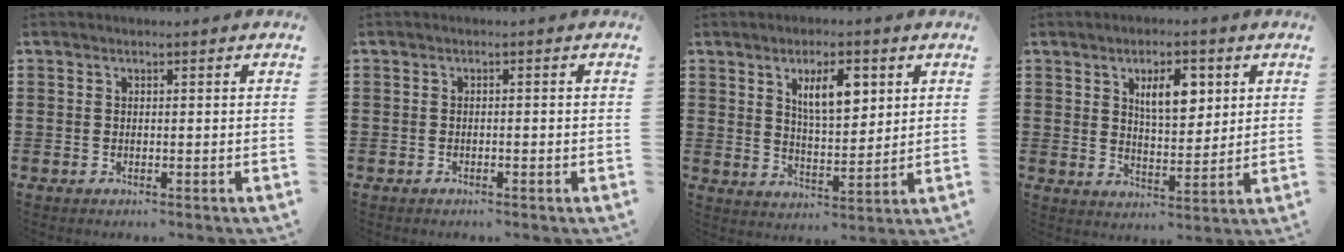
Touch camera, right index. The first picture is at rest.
{"total": 0.6, "force": [-0.5, 0.1, 0.4], "torque": [-0.008, -0.002, -0.010]}
{"total": 7.2, "force": [3.0, 2.9, 5.9], "torque": [-0.109, 0.004, 0.046]}
{"total": 6.6, "force": [2.7, 3.0, 5.2], "torque": [-0.088, 0.001, 0.040]}